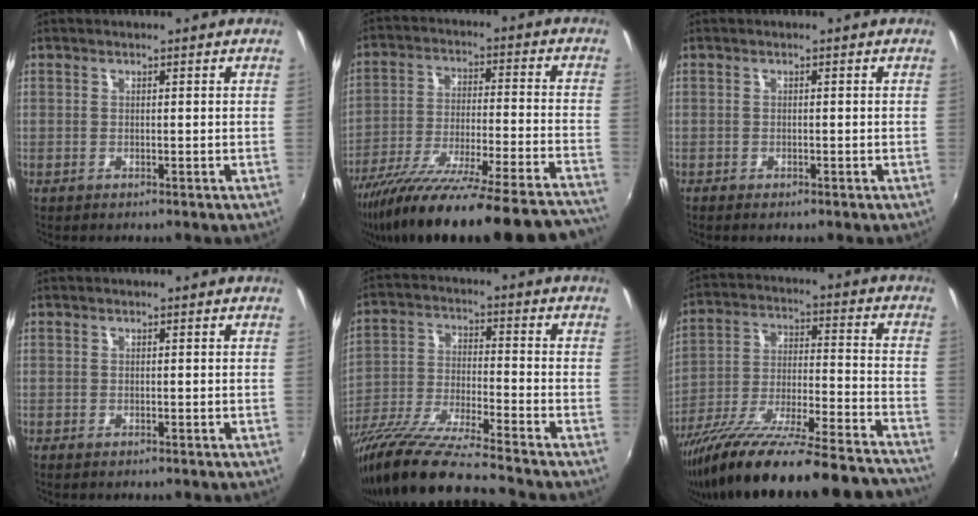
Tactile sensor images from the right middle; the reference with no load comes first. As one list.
[{"total": 33.5, "force": [-29.5, 2.0, 15.8], "torque": [-0.252, -0.096, -0.434]}, {"total": 1.2, "force": [-0.9, 0.6, 0.5], "torque": [-0.012, -0.005, -0.016]}, {"total": 0.0}, {"total": 16.5, "force": [-13.6, 0.0, 9.2], "torque": [-0.182, -0.041, -0.253]}, {"total": 29.5, "force": [-25.2, 2.8, 15.0], "torque": [-0.246, -0.072, -0.378]}]